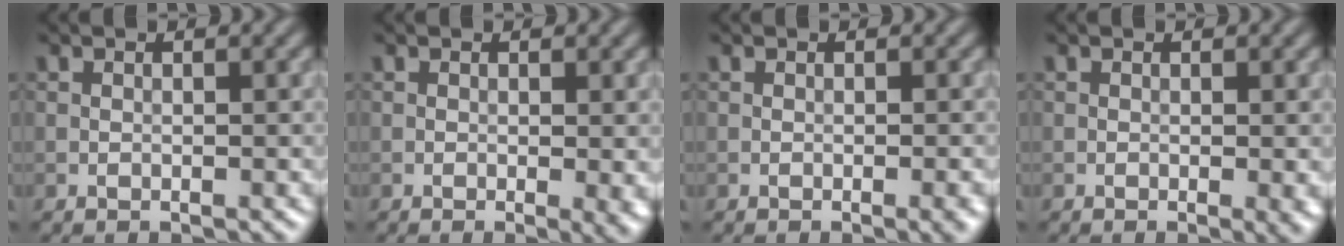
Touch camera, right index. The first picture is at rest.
{"total": 2.1, "force": [-0.3, 0.3, 2.1], "torque": [-0.024, -0.006, -0.005]}
{"total": 1.5, "force": [-0.6, 0.3, 1.4], "torque": [-0.014, 0.000, -0.008]}
{"total": 1.4, "force": [-0.2, 0.2, 1.4], "torque": [-0.017, -0.007, -0.004]}